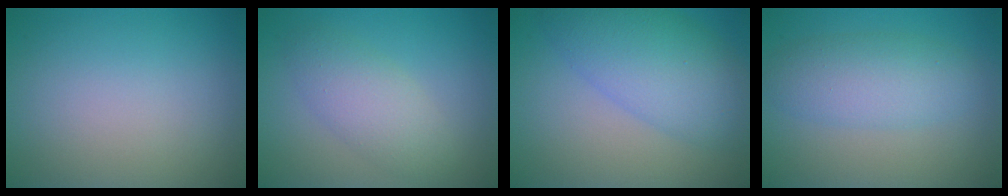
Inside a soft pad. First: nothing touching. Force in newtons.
{"total": 3.6, "press": 3.6, "slide": 0.2}
{"total": 7.0, "press": 7.0, "slide": 0.2}
{"total": 4.3, "press": 4.3, "slide": 0.1}